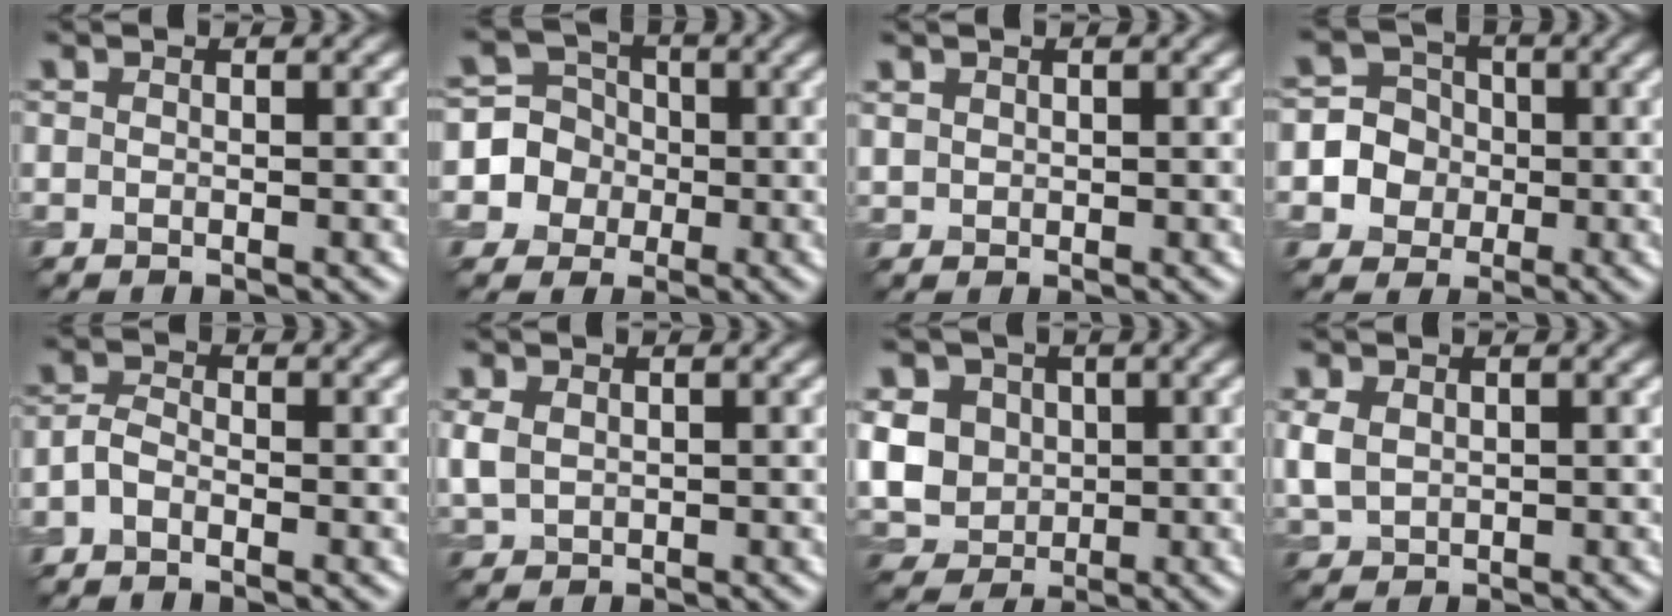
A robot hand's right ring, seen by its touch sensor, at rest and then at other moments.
{"total": 5.0, "force": [-0.9, 4.9, 0.1], "torque": [0.015, 0.034, -0.033]}
{"total": 0.8, "force": [0.5, 0.1, -0.6], "torque": [0.007, 0.009, 0.020]}
{"total": 5.6, "force": [-0.9, 5.5, 0.7], "torque": [-0.004, 0.030, -0.036]}
{"total": 1.1, "force": [-0.8, 0.4, 0.6], "torque": [-0.018, 0.010, -0.018]}
{"total": 1.3, "force": [0.4, 1.1, 0.6], "torque": [-0.026, 0.007, 0.020]}
{"total": 6.9, "force": [1.1, 6.1, 3.1], "torque": [-0.076, 0.026, 0.014]}
{"total": 1.7, "force": [0.5, 1.4, 0.8], "torque": [-0.032, 0.008, 0.022]}